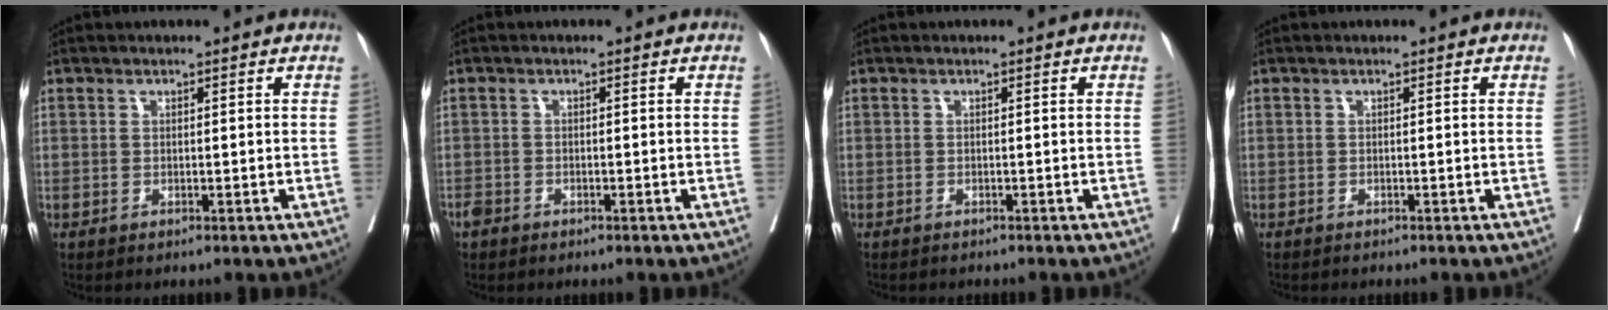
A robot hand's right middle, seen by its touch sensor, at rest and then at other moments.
{"total": 1.3, "force": [-1.1, 0.6, 0.4], "torque": [-0.010, 0.000, -0.022]}
{"total": 2.3, "force": [-2.1, 0.5, 0.8], "torque": [-0.017, -0.006, -0.025]}
{"total": 1.7, "force": [-1.6, 0.3, 0.6], "torque": [-0.015, -0.005, -0.020]}